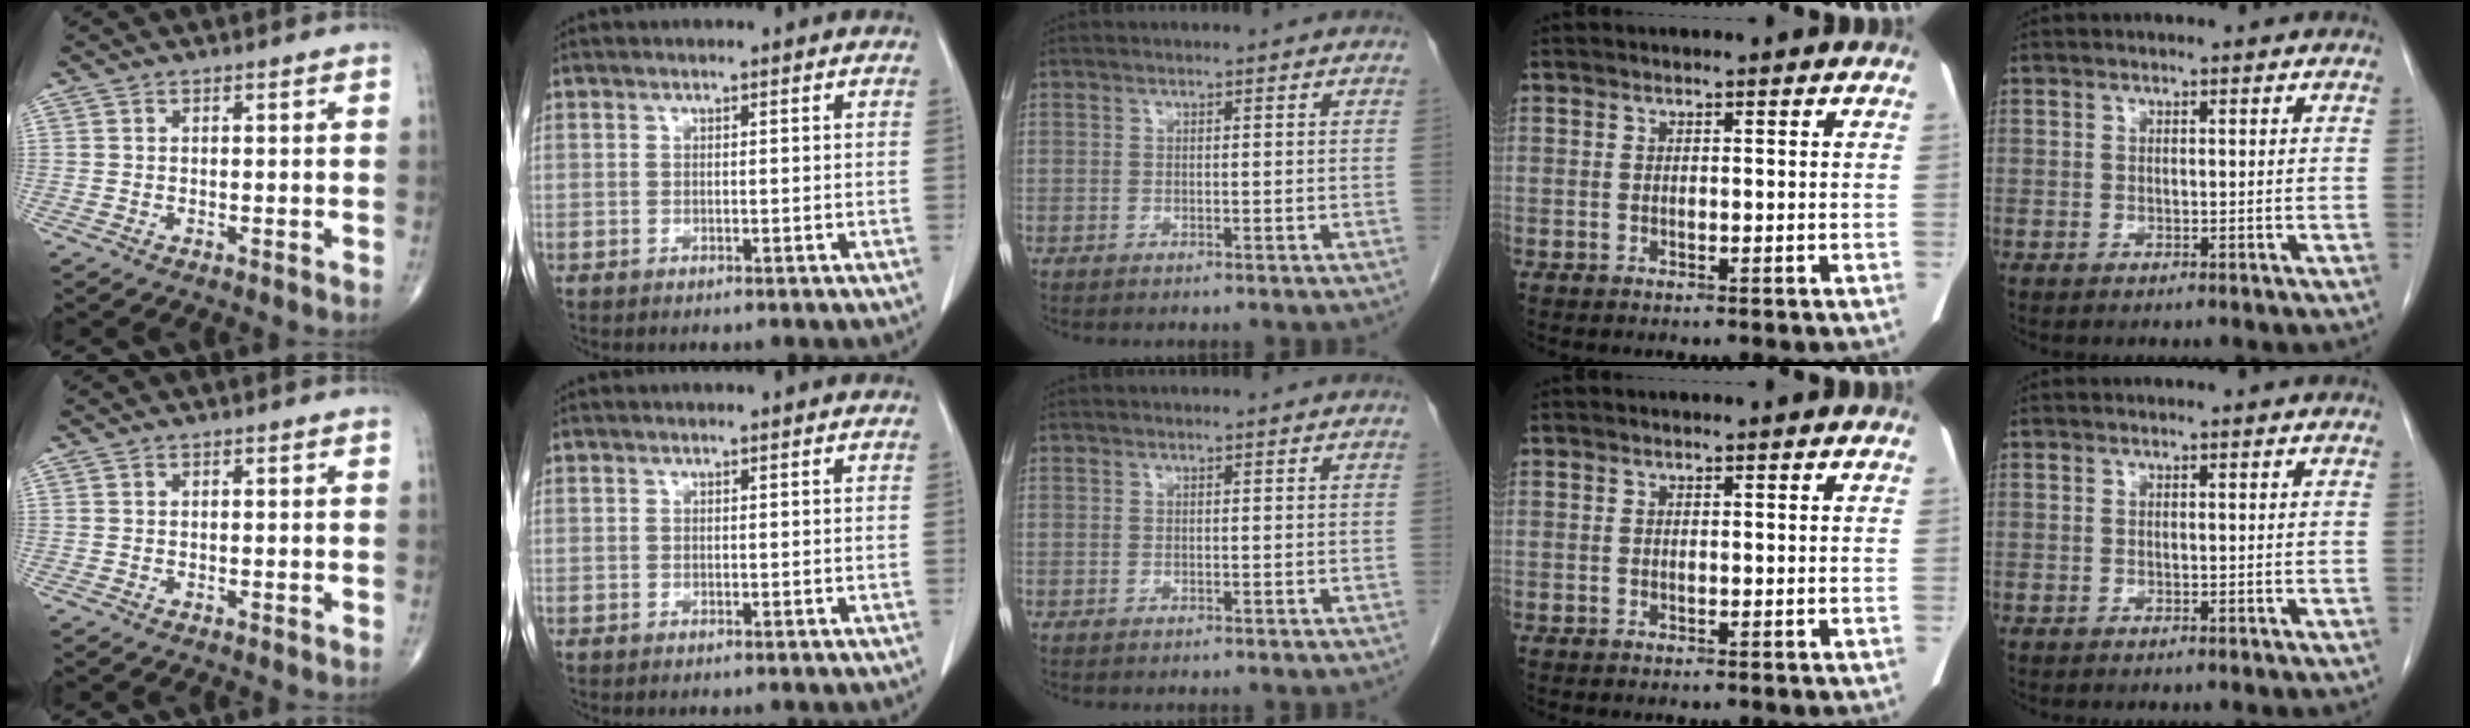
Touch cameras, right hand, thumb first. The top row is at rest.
{}